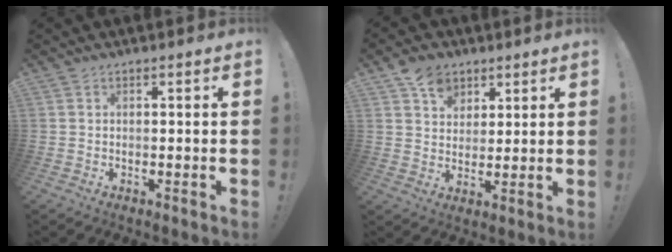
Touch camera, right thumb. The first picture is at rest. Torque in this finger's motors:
{"motor_torque": [0.29, 0.37, 0.56, 0.34, 0.01]}